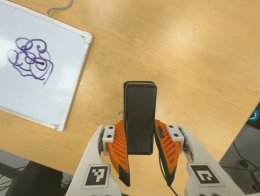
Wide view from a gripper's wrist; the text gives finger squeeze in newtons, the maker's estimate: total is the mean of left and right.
{"total": 5.0, "left": 3.2, "right": 6.8}